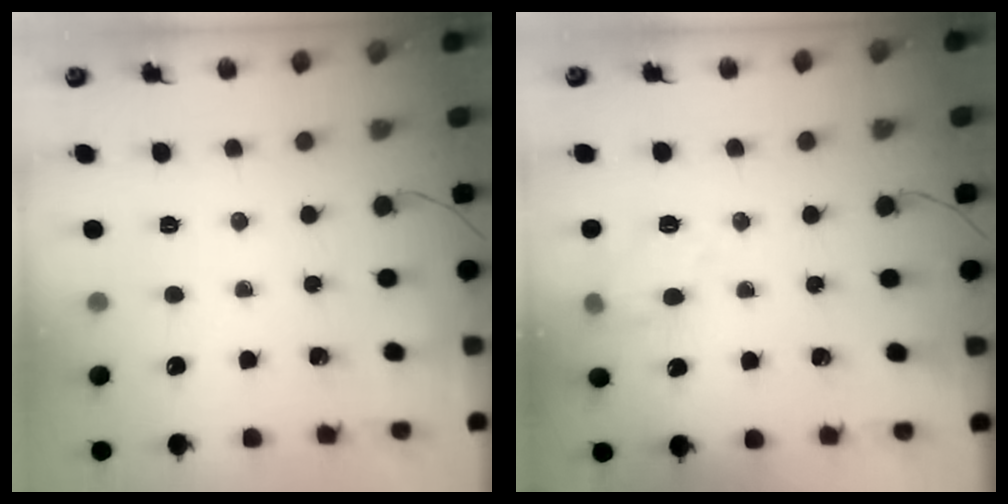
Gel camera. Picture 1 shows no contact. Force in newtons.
{"total": 7.3, "press": 7.3, "slide": 1.0}